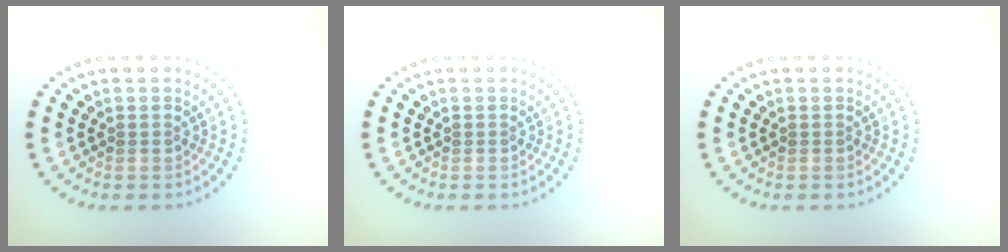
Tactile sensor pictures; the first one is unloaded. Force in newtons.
{"total": 0.0}
{"total": 0.0}